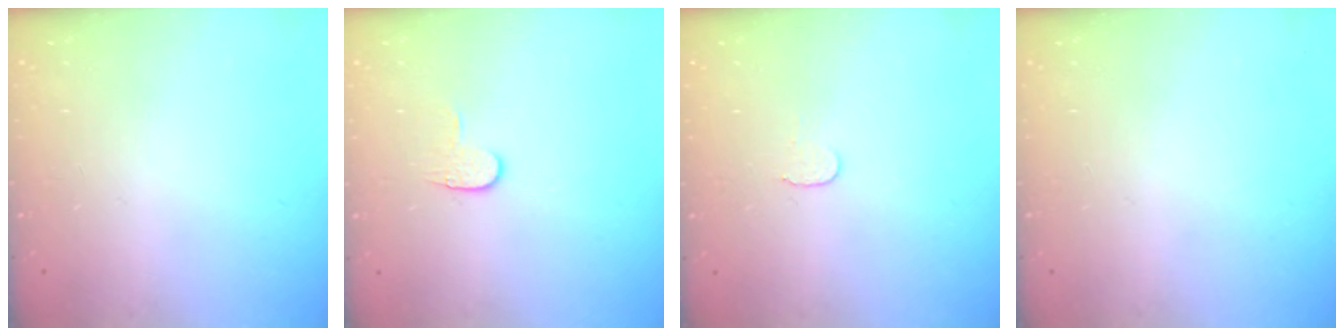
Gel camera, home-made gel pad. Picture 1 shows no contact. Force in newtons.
{"total": 3.7, "press": 3.6, "slide": 0.4}
{"total": 3.7, "press": 3.7, "slide": 0.3}
{"total": 0.0}